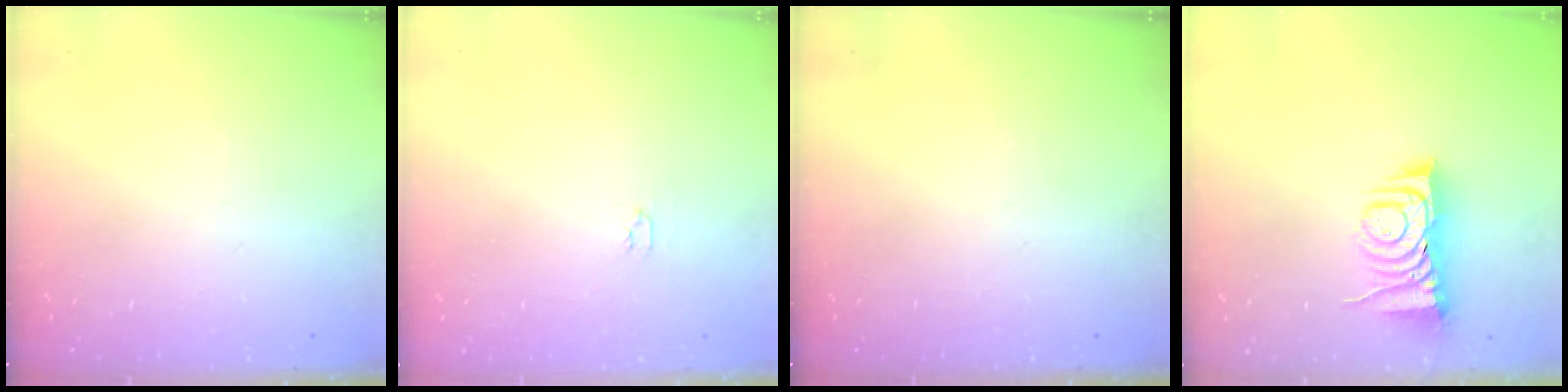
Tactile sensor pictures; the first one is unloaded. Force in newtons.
{"total": 2.0, "press": 2.0, "slide": 0.3}
{"total": 0.0}
{"total": 7.3, "press": 7.2, "slide": 0.8}